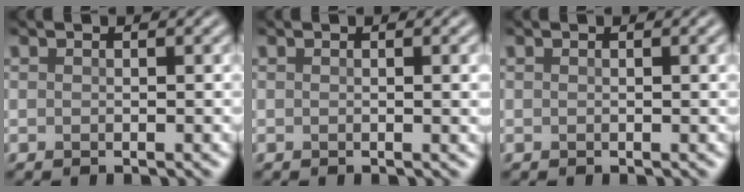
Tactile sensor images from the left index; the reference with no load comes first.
{"total": 1.8, "force": [0.1, 0.5, 1.7], "torque": [-0.014, 0.002, -0.002]}
{"total": 0.6, "force": [0.1, 0.1, 0.6], "torque": [-0.006, 0.003, 0.002]}